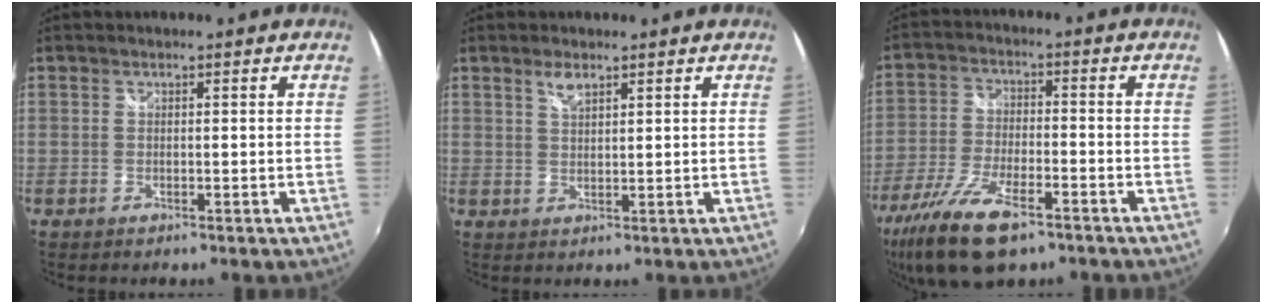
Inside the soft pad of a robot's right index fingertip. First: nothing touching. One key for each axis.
{"total": 2.6, "fx": 1.8, "fy": 0.9, "fz": 1.7, "tx": -0.028, "ty": 0.002, "tz": 0.032}
{"total": 15.0, "fx": -9.8, "fy": 5.5, "fz": 10.0, "tx": -0.225, "ty": -0.037, "tz": -0.184}